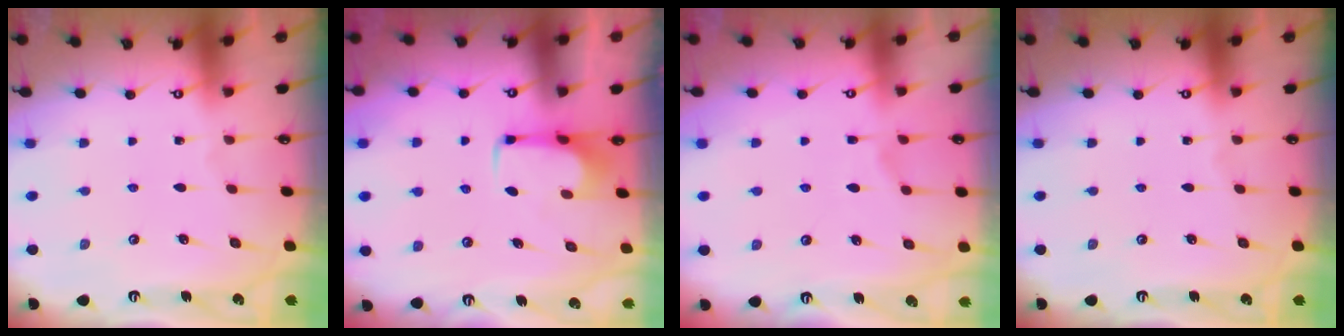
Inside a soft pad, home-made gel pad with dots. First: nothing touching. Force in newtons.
{"total": 2.0, "press": 2.0, "slide": 0.2}
{"total": 1.5, "press": 0.9, "slide": 1.2}
{"total": 0.0}